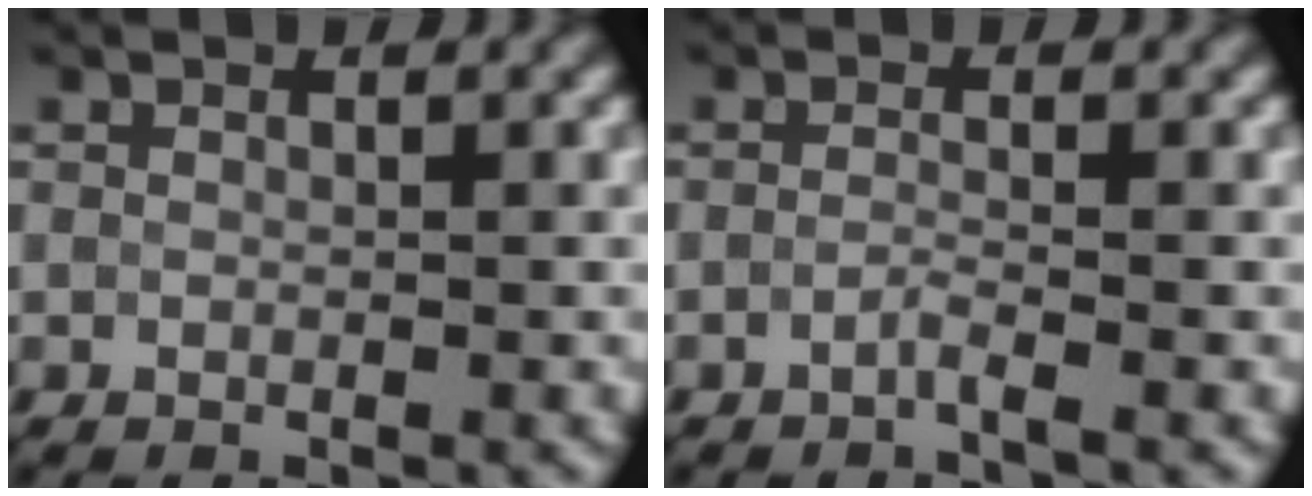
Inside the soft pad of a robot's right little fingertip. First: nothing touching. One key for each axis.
{"total": 1.3, "fx": -1.2, "fy": -0.3, "fz": -0.1, "tx": -0.001, "ty": 0.002, "tz": -0.024}